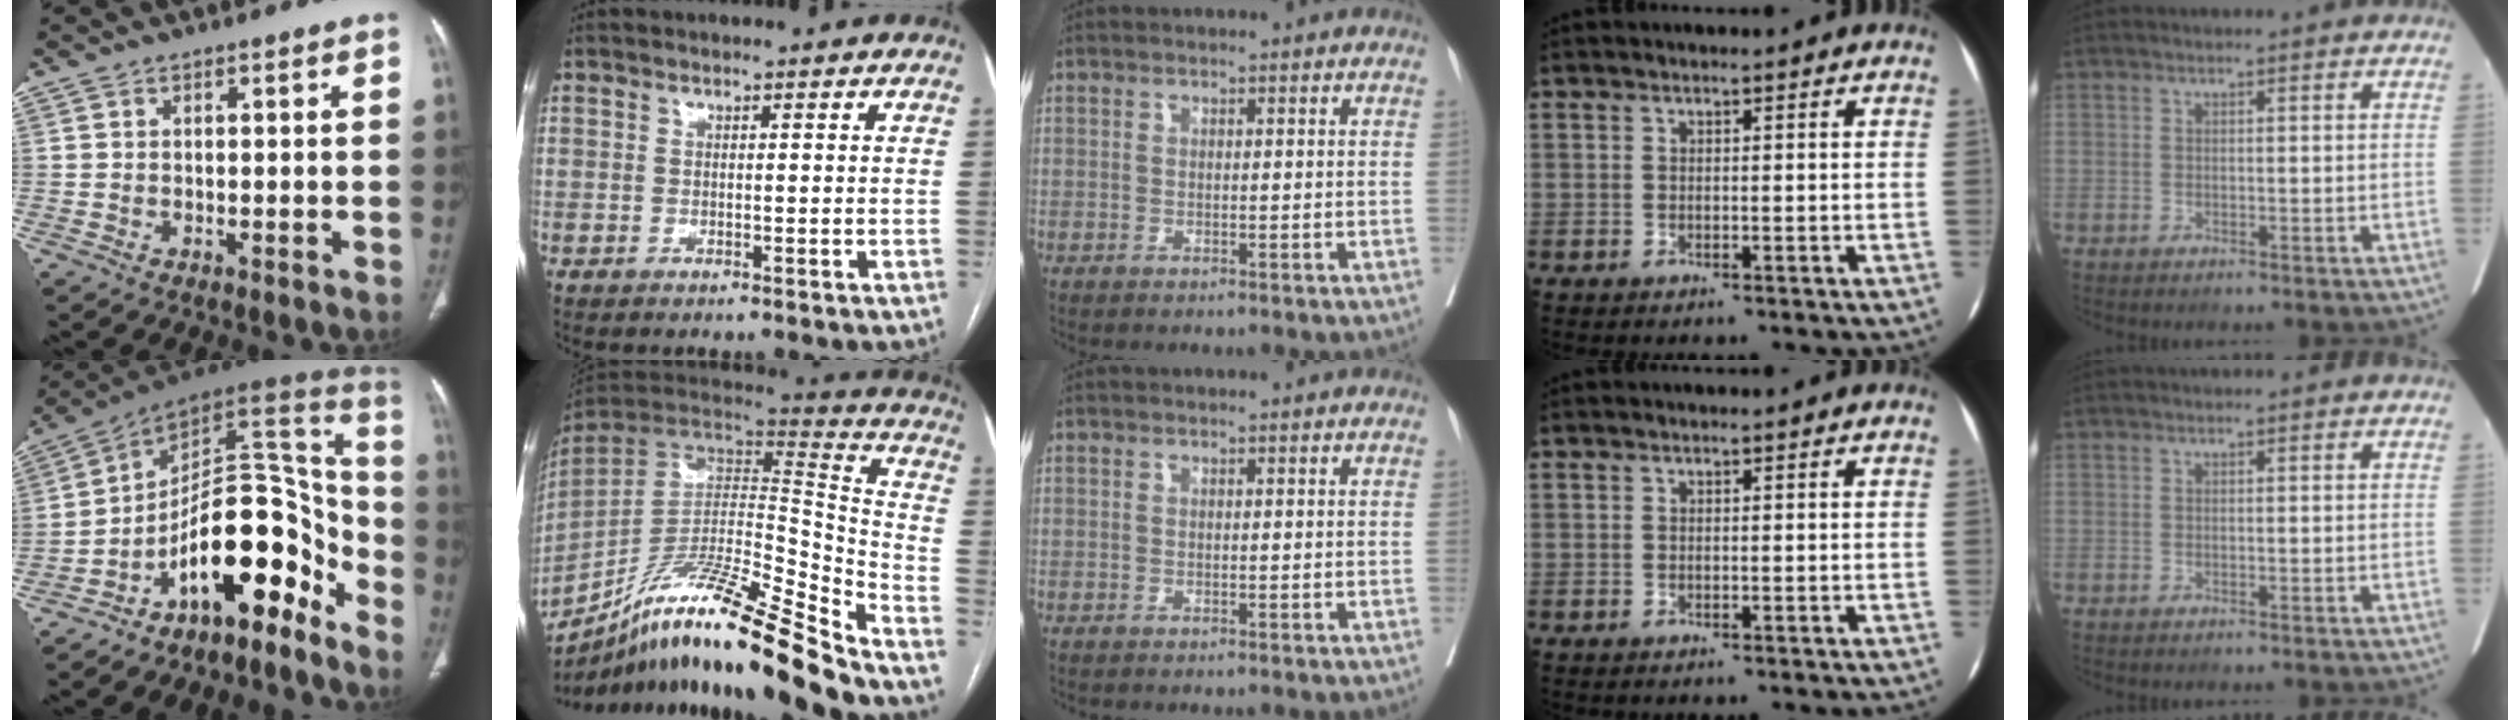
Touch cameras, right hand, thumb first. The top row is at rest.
{"thumb": {"total": 19.1, "force": [-11.5, 8.3, 12.9], "torque": [-0.140, 0.143, -0.189]}, "index": {"total": 24.2, "force": [-18.9, 0.3, 15.1], "torque": [-0.239, -0.018, -0.332]}}